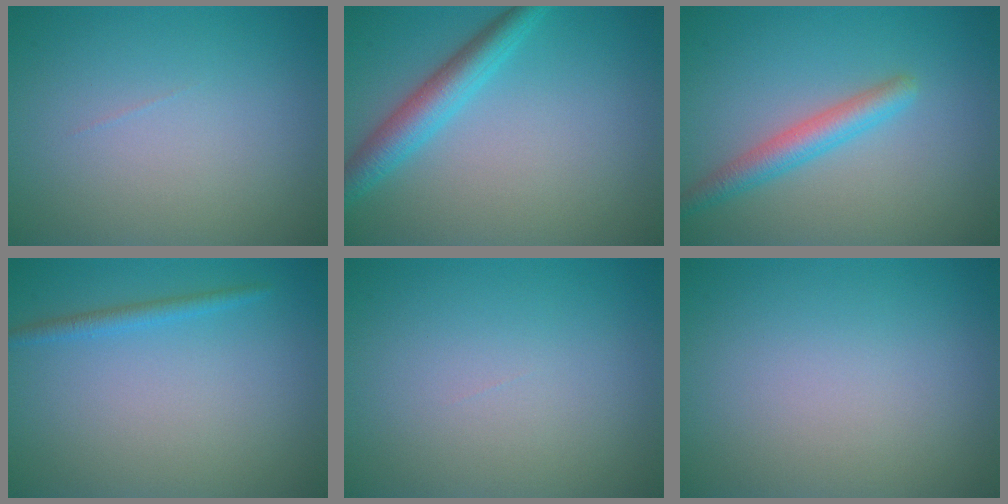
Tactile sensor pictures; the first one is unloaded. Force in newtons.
{"total": 3.8, "press": 3.8, "slide": 0.1}
{"total": 3.0, "press": 3.0, "slide": 0.0}
{"total": 1.3, "press": 1.3, "slide": 0.1}
{"total": 0.0}
{"total": 0.0}